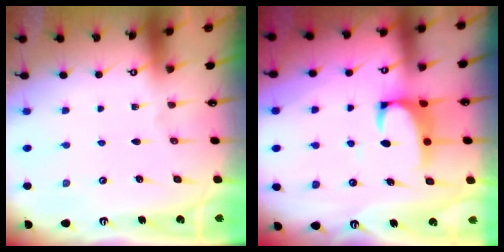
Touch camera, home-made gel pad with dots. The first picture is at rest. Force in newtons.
{"total": 2.3, "press": 2.1, "slide": 1.0}